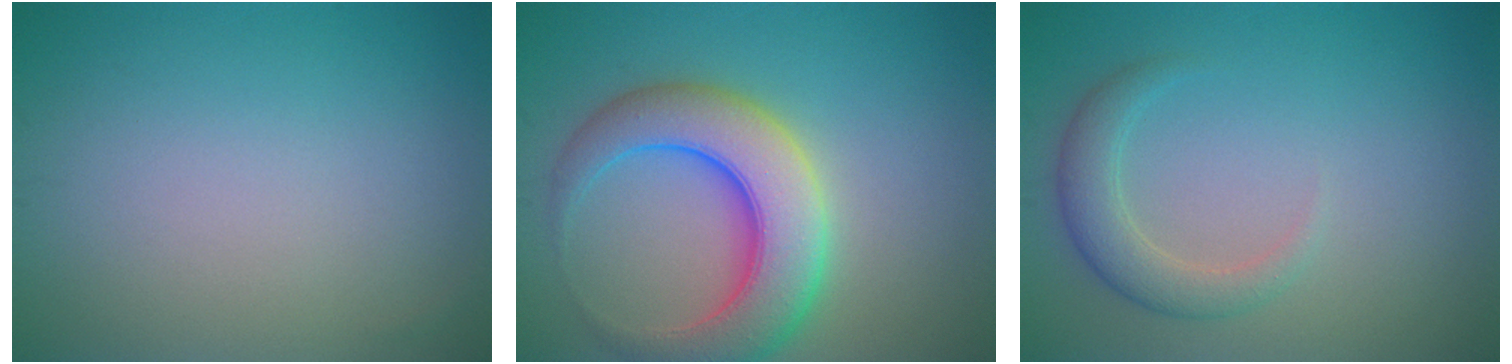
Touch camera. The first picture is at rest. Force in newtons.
{"total": 8.3, "press": 8.3, "slide": 0.3}
{"total": 2.8, "press": 2.8, "slide": 0.2}